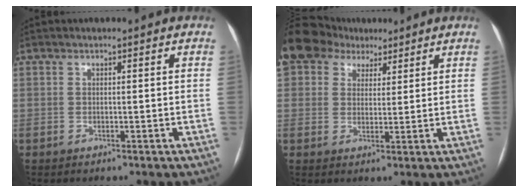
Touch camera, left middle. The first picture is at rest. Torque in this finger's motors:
{"motor_torque": [0.47, -0.42, 1.05, 0.21]}